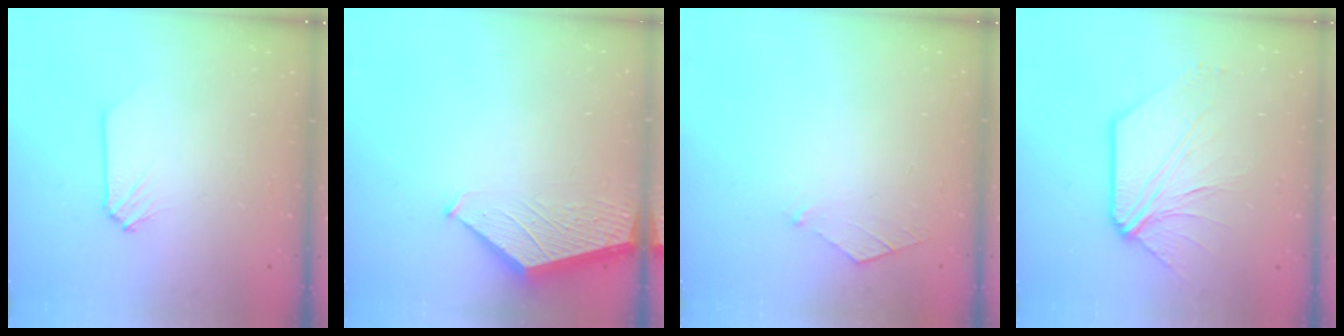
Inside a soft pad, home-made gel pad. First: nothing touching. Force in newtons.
{"total": 1.6, "press": 1.6, "slide": 0.2}
{"total": 4.8, "press": 4.7, "slide": 0.6}
{"total": 7.9, "press": 7.8, "slide": 1.3}